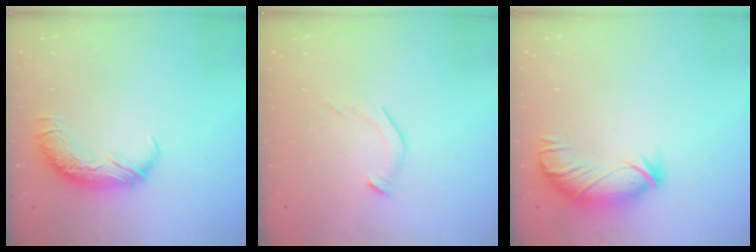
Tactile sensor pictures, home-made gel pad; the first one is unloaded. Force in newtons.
{"total": 5.7, "press": 5.5, "slide": 1.2}
{"total": 3.8, "press": 3.3, "slide": 2.0}